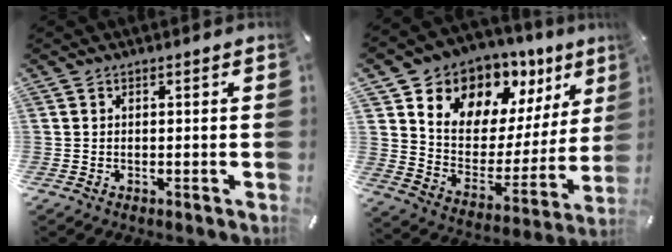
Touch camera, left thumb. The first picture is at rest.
{"total": 10.9, "force": [8.6, 6.7, 0.1], "torque": [-0.011, -0.106, 0.152]}